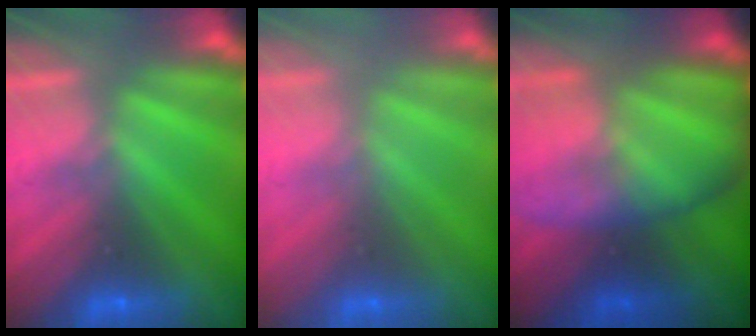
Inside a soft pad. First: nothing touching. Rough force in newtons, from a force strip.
{"total": 2.7}
{"total": 5.7}